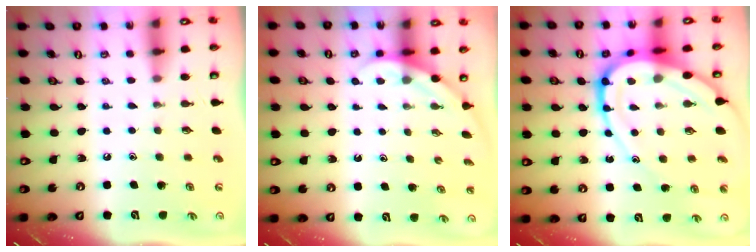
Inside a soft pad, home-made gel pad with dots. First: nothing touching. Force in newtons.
{"total": 3.4, "press": 3.4, "slide": 0.1}
{"total": 18.5, "press": 18.4, "slide": 2.1}